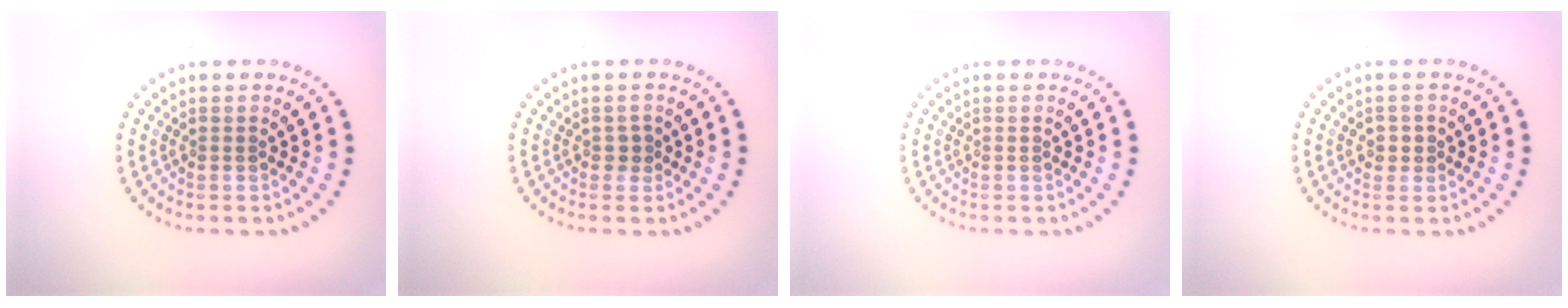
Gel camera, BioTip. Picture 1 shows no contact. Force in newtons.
{"total": 0.9, "press": 0.8, "slide": 0.4}
{"total": 0.0}
{"total": 1.2, "press": 1.1, "slide": 0.5}